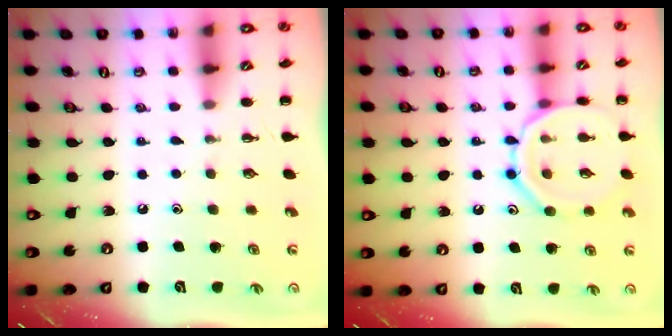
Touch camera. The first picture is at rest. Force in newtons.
{"total": 13.3, "press": 13.3, "slide": 0.5}